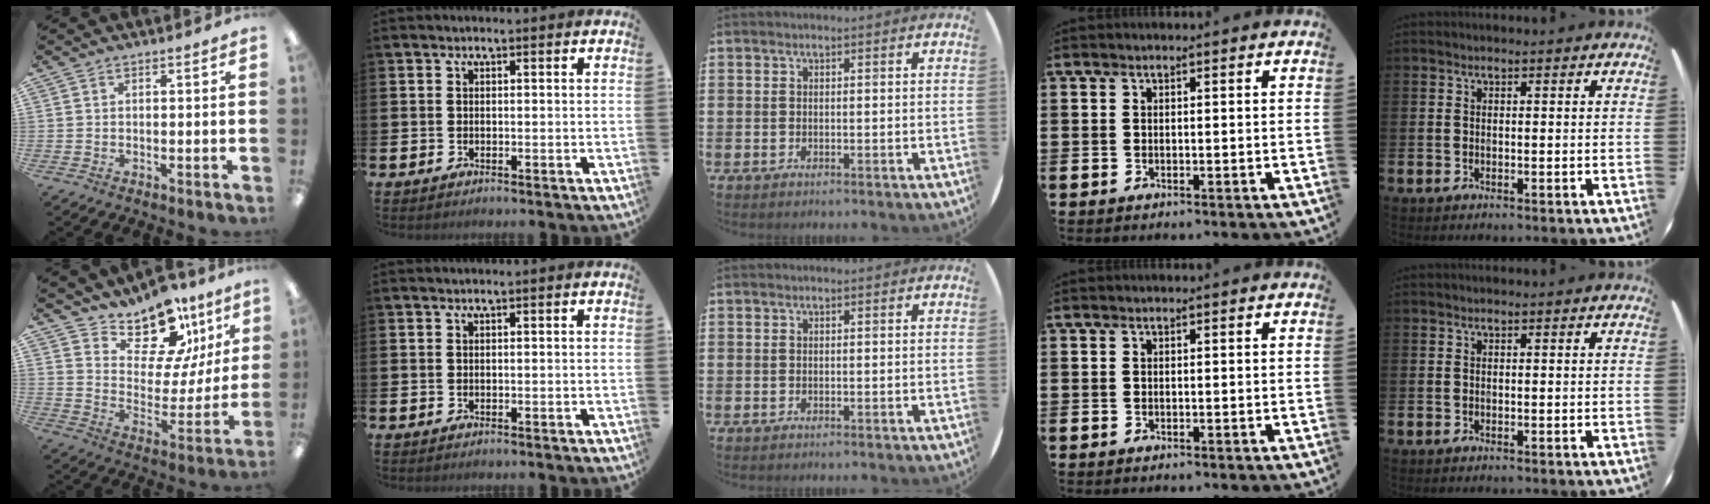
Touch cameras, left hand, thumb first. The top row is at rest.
{"thumb": {"total": 15.3, "force": [12.1, 7.1, 6.0], "torque": [-0.099, -0.093, 0.215]}}